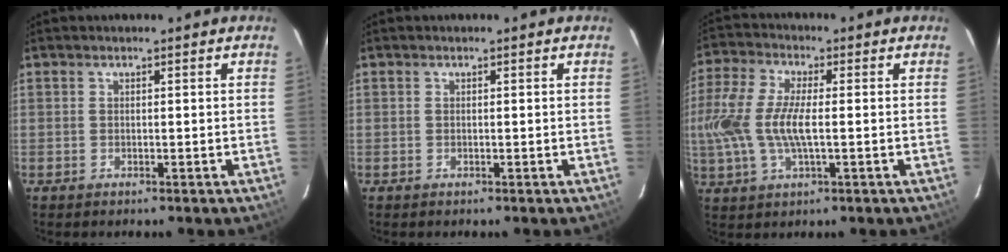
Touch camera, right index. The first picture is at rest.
{"total": 0.0}
{"total": 12.8, "force": [-0.7, 4.9, 11.8], "torque": [-0.256, 0.003, -0.015]}